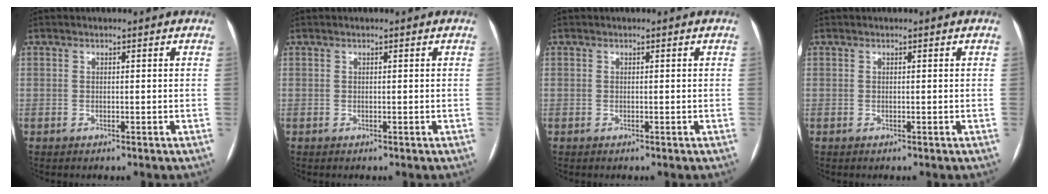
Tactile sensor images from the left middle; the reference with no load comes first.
{"total": 0.0}
{"total": 0.0}
{"total": 0.0}